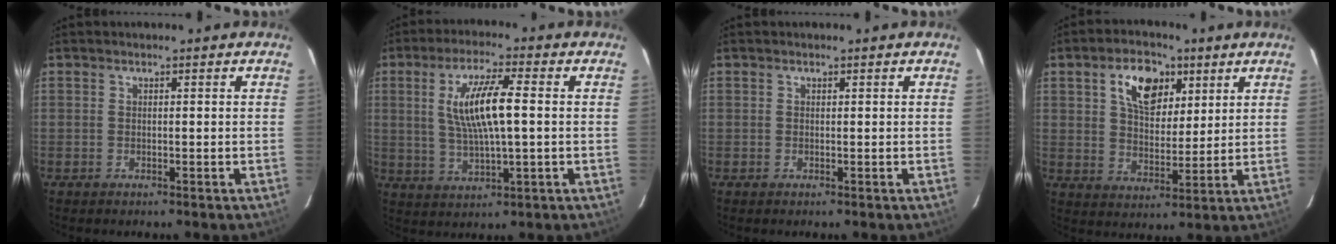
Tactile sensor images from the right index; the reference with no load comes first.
{"total": 10.6, "force": [1.1, 2.1, 10.3], "torque": [-0.197, 0.001, 0.027]}
{"total": 0.0}
{"total": 10.5, "force": [4.8, 6.4, 6.8], "torque": [-0.113, 0.019, 0.082]}